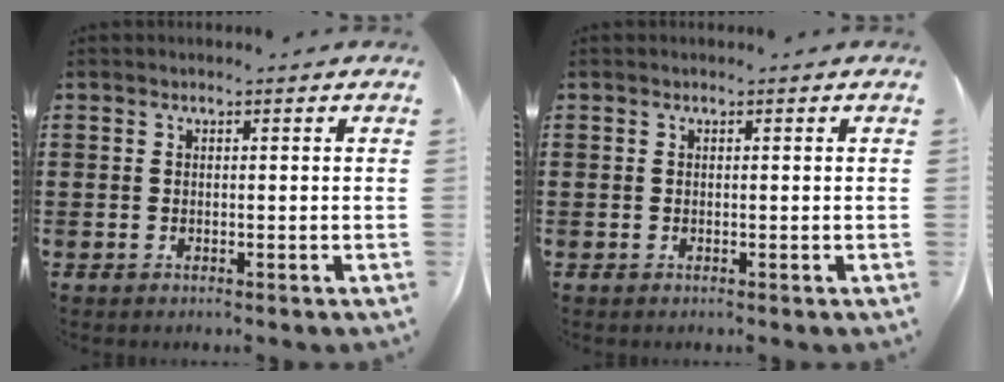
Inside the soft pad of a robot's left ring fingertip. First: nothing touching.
{"total": 0.0}